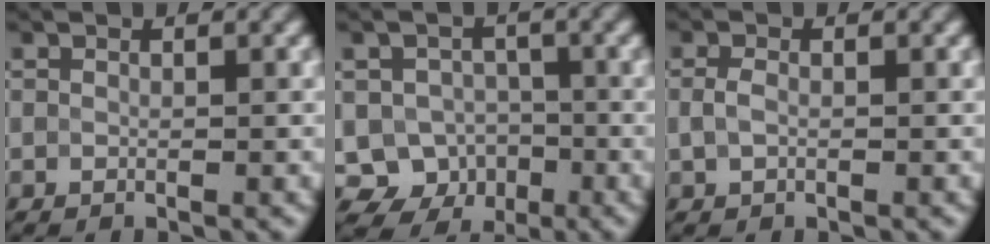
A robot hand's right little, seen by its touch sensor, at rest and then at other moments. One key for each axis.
{"total": 5.6, "fx": -2.3, "fy": 4.9, "fz": 1.5, "tx": -0.005, "ty": 0.000, "tz": -0.045}
{"total": 1.4, "fx": -0.1, "fy": 0.9, "fz": 1.0, "tx": -0.025, "ty": 0.001, "tz": -0.004}